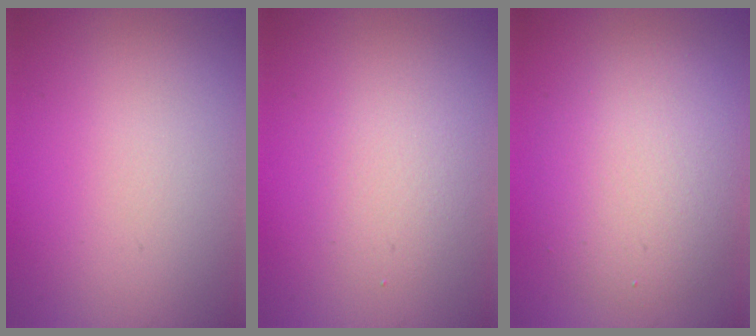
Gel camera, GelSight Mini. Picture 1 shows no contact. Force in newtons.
{"total": 2.2, "press": 2.2, "slide": 0.1}
{"total": 5.5, "press": 5.5, "slide": 0.5}